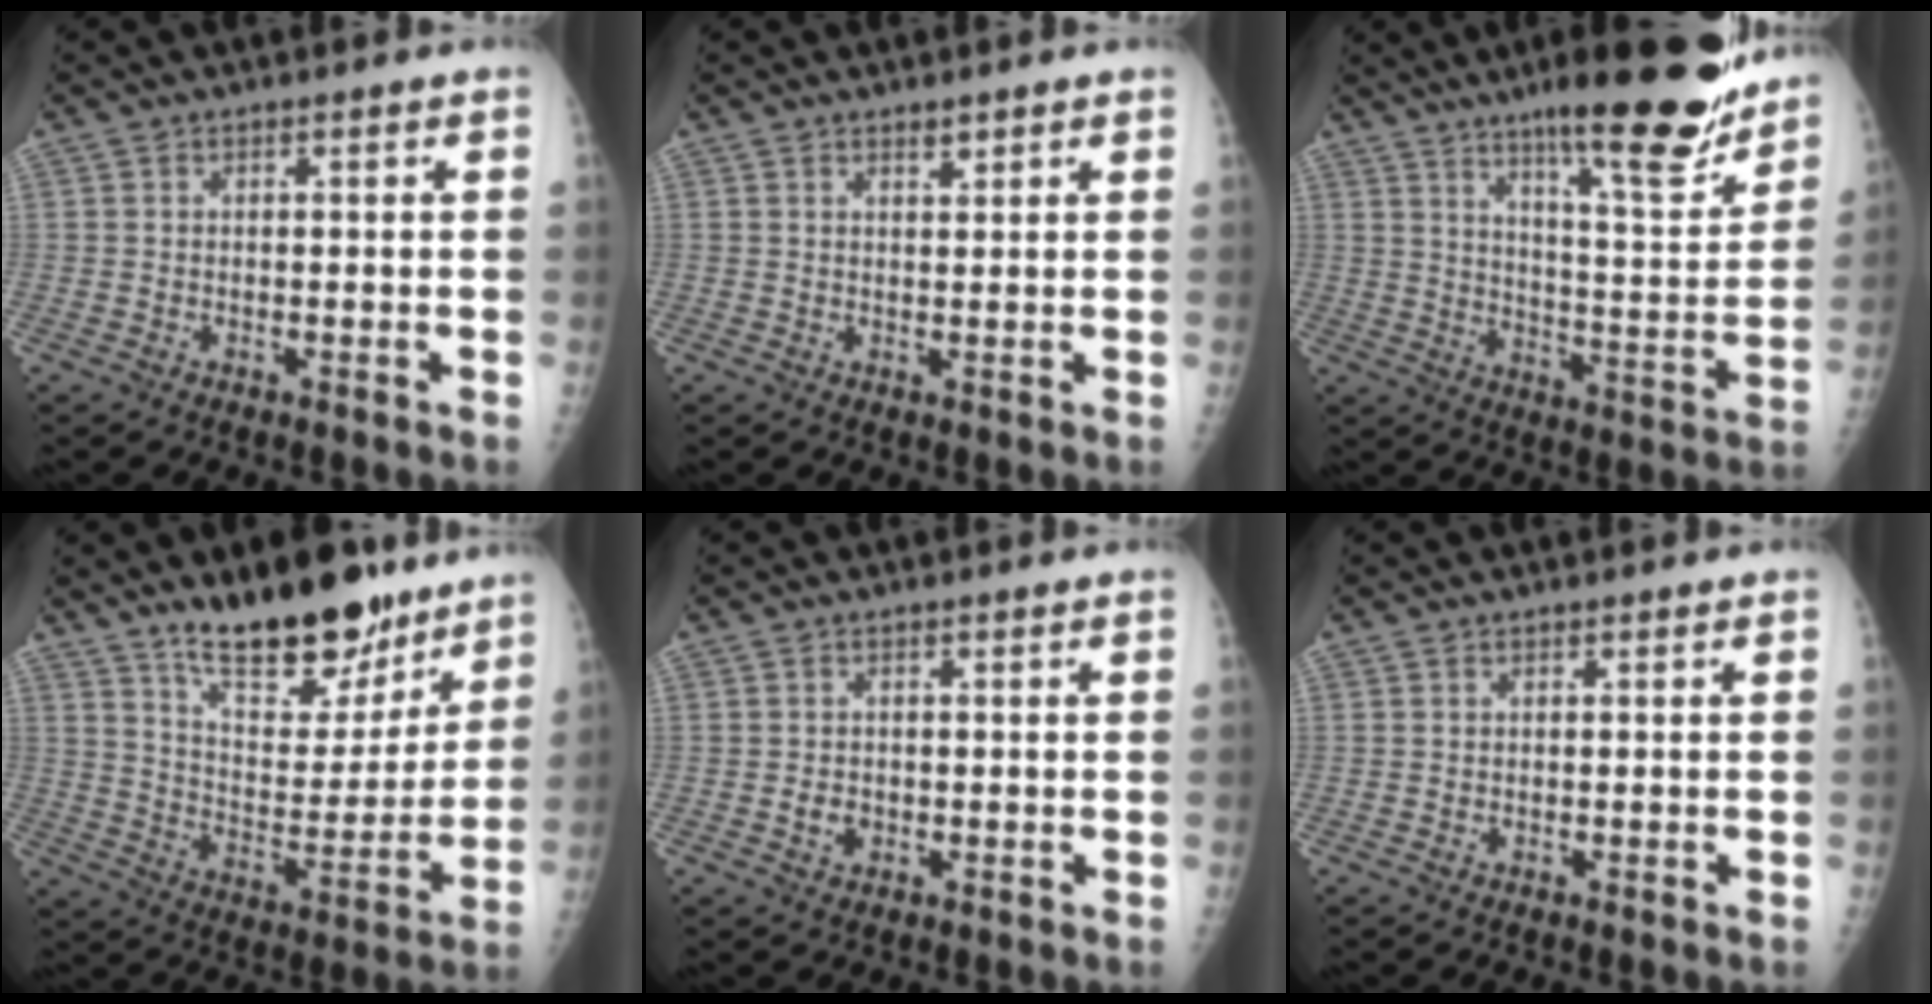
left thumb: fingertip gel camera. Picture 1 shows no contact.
{"total": 1.5, "force": [1.2, 0.5, 0.7], "torque": [-0.004, -0.008, 0.018]}
{"total": 19.0, "force": [13.7, 3.6, 12.6], "torque": [-0.147, -0.081, 0.213]}
{"total": 18.7, "force": [14.0, 7.6, 9.9], "torque": [-0.098, -0.097, 0.225]}
{"total": 1.9, "force": [-0.2, 1.6, 1.0], "torque": [-0.008, 0.003, 0.000]}
{"total": 0.0}